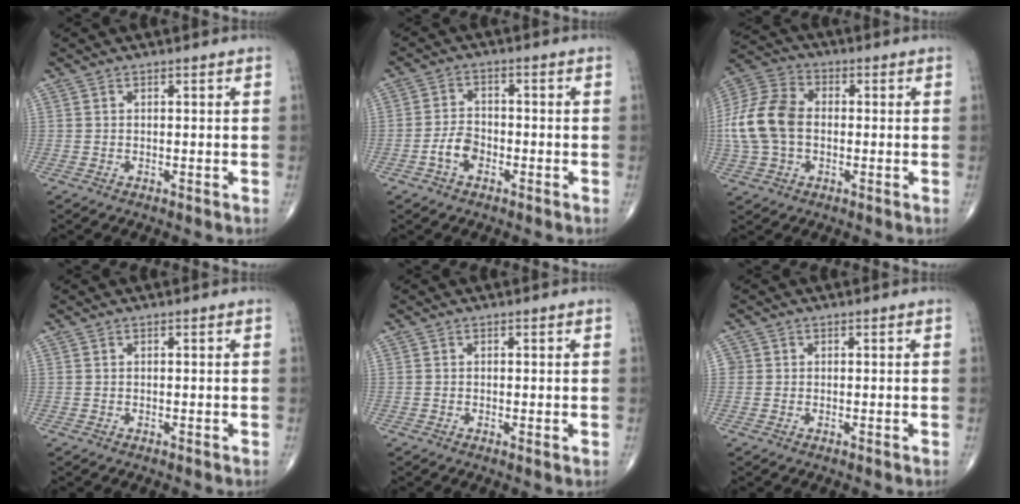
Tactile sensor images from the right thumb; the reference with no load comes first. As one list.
[{"total": 4.6, "force": [-2.1, 2.9, 2.9], "torque": [-0.047, 0.020, -0.044]}, {"total": 13.8, "force": [-0.6, 9.5, 9.9], "torque": [-0.207, 0.029, -0.017]}, {"total": 0.0}, {"total": 0.7, "force": [-0.1, 0.2, 0.7], "torque": [-0.017, -0.004, -0.004]}, {"total": 1.2, "force": [0.1, 1.2, 0.2], "torque": [0.009, 0.004, -0.002]}]